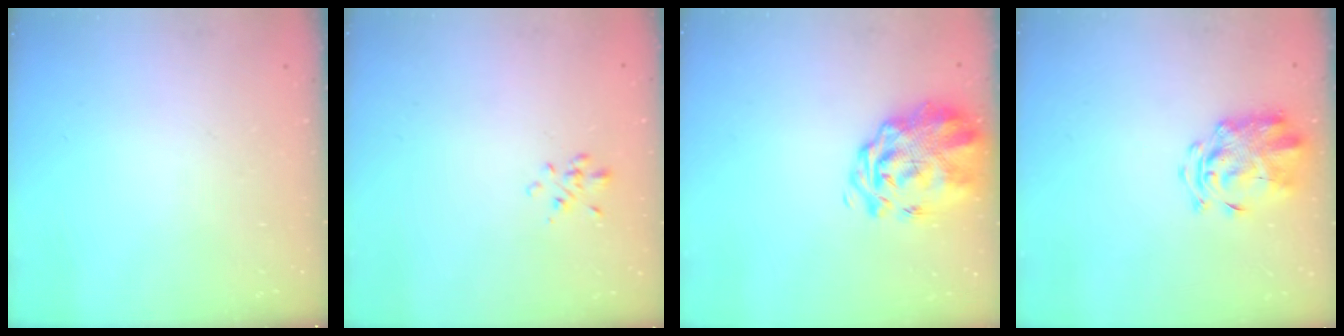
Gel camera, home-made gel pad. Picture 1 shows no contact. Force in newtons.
{"total": 1.6, "press": 1.5, "slide": 0.6}
{"total": 4.4, "press": 4.1, "slide": 1.7}
{"total": 3.3, "press": 3.2, "slide": 0.6}